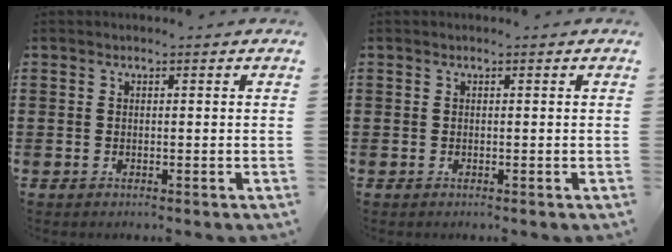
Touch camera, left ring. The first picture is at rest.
{"total": 0.0}